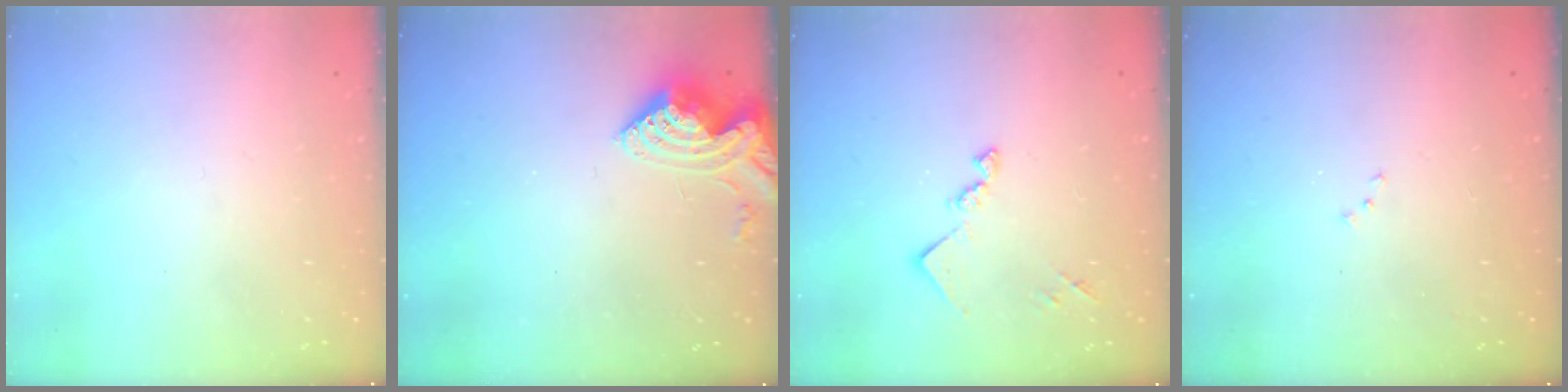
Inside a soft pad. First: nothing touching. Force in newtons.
{"total": 9.3, "press": 9.3, "slide": 0.6}
{"total": 11.0, "press": 11.0, "slide": 0.5}
{"total": 6.5, "press": 6.4, "slide": 0.9}